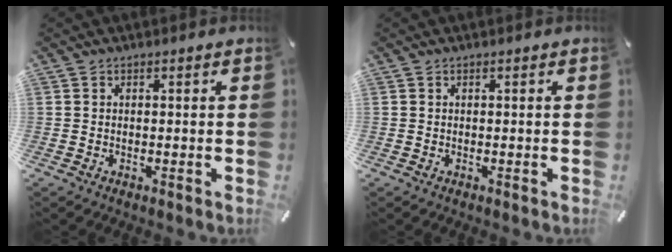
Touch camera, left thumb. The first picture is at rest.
{"total": 0.0}